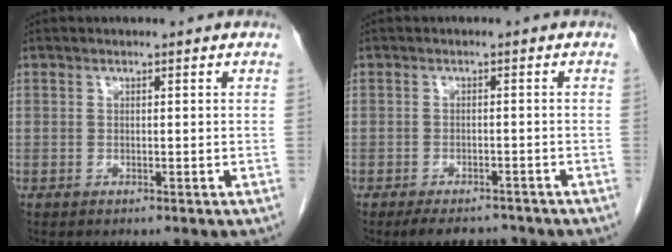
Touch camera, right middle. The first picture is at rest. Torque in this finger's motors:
{"motor_torque": [0.54, -0.35, 0.06, 0.03]}